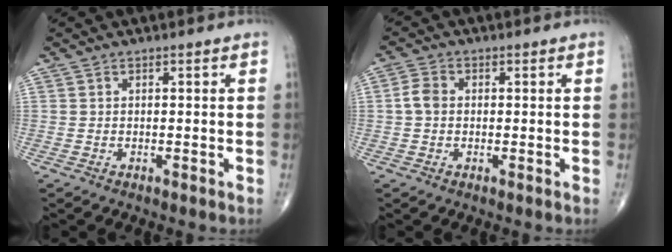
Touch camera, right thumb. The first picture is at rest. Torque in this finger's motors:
{"motor_torque": [-0.15, 0.19, 0.47, -0.23, 0.03]}